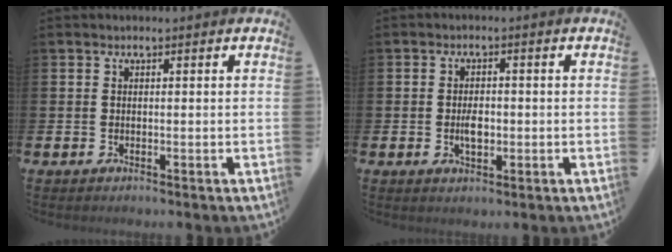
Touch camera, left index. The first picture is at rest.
{"total": 2.8, "force": [-0.3, 1.6, 2.3], "torque": [-0.034, -0.001, -0.008]}